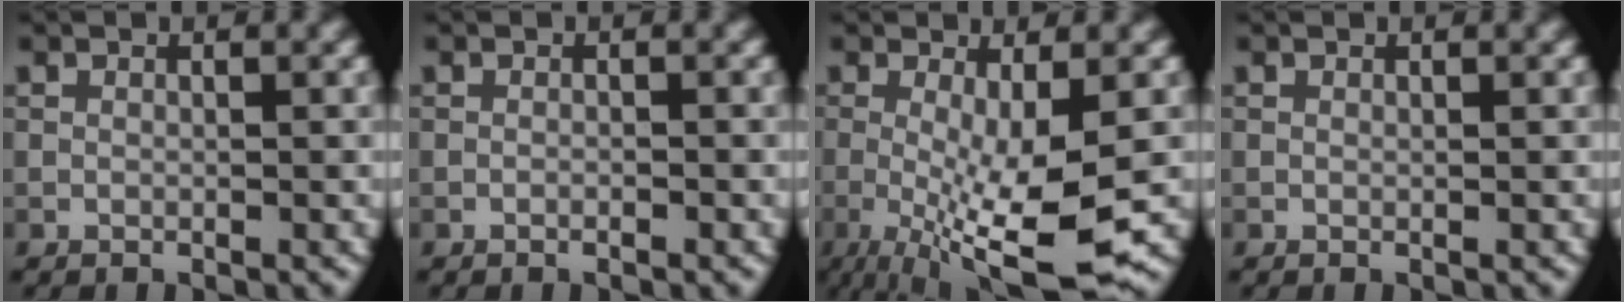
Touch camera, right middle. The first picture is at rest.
{"total": 0.5, "force": [-0.3, 0.1, 0.4], "torque": [-0.006, -0.001, -0.006]}
{"total": 8.8, "force": [-2.1, 2.0, 8.3], "torque": [-0.147, -0.022, -0.032]}
{"total": 0.0}